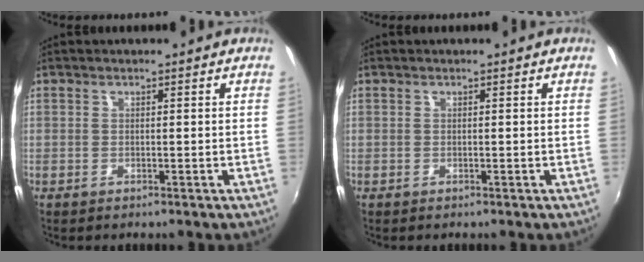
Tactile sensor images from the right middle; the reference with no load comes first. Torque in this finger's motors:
{"motor_torque": [0.00, 0.00, 0.00, 0.00]}